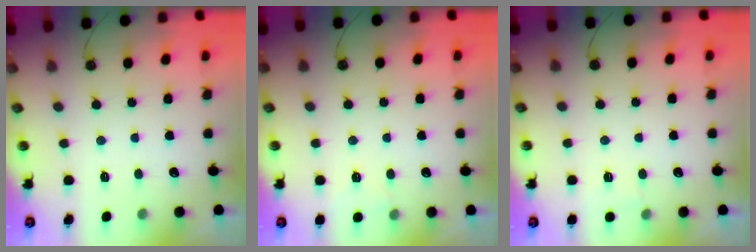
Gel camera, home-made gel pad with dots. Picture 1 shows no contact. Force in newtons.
{"total": 4.7, "press": 2.5, "slide": 4.0}
{"total": 3.2, "press": 3.1, "slide": 0.3}